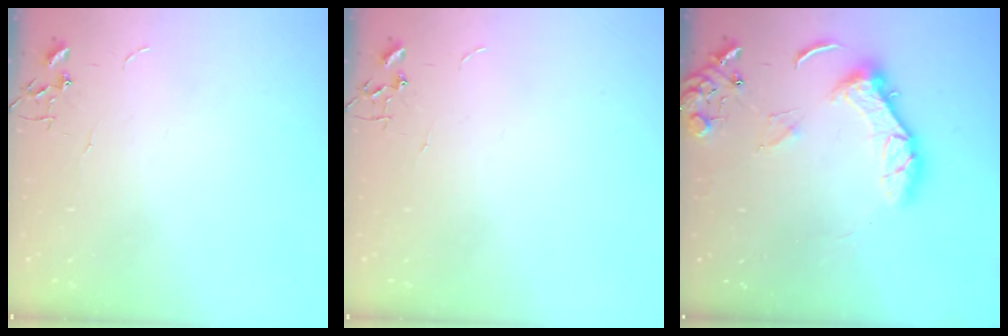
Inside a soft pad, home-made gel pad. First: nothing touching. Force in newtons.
{"total": 0.0}
{"total": 13.0, "press": 12.9, "slide": 1.1}